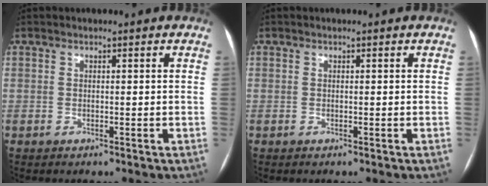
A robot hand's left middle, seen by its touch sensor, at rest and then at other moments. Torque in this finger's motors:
{"motor_torque": [-0.05, 0.22, 0.05, 0.00]}